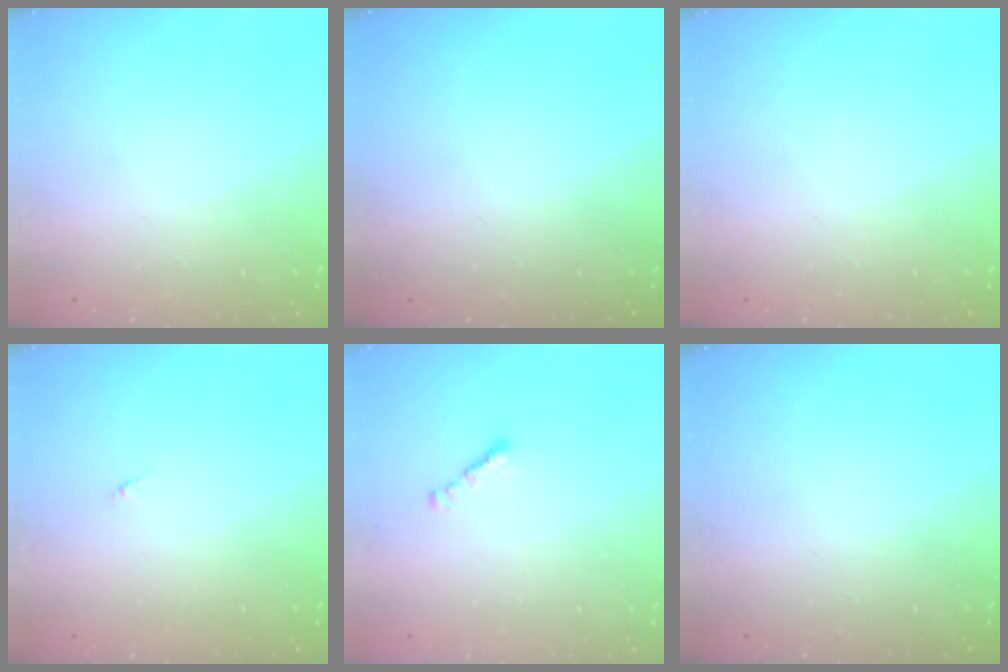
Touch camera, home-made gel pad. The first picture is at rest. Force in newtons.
{"total": 0.0}
{"total": 0.0}
{"total": 0.0}
{"total": 1.8, "press": 1.7, "slide": 0.6}
{"total": 0.0}